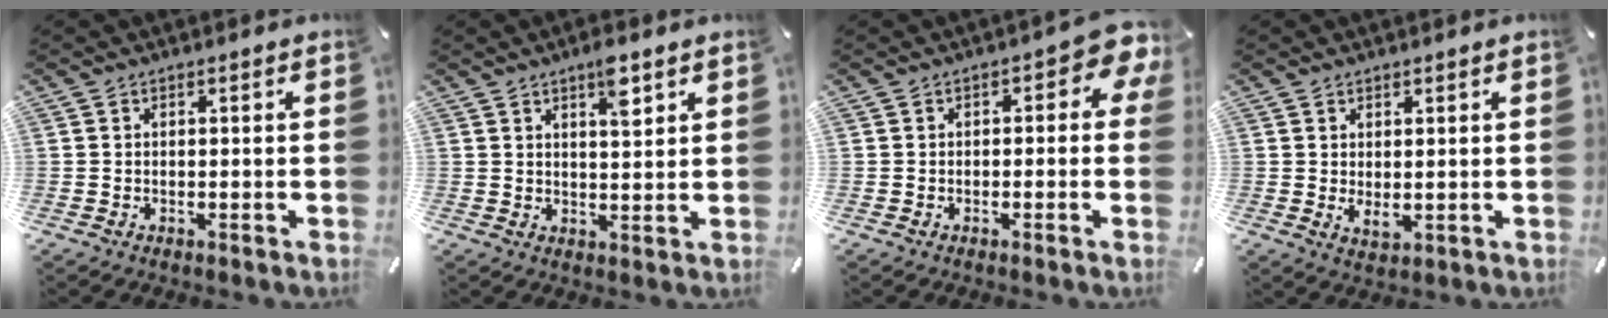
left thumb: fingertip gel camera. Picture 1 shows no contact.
{"total": 6.2, "force": [3.9, 1.9, 4.4], "torque": [-0.064, -0.015, 0.061]}
{"total": 4.9, "force": [0.8, 2.7, 4.1], "torque": [-0.053, 0.002, 0.010]}
{"total": 2.5, "force": [0.6, 1.3, 2.0], "torque": [-0.037, -0.007, 0.009]}